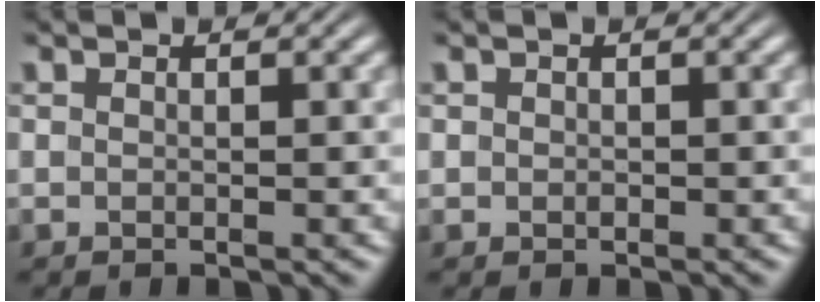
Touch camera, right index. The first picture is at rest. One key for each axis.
{"total": 0.6, "fx": 0.0, "fy": 0.6, "fz": 0.2, "tx": -0.009, "ty": -0.006, "tz": 0.004}